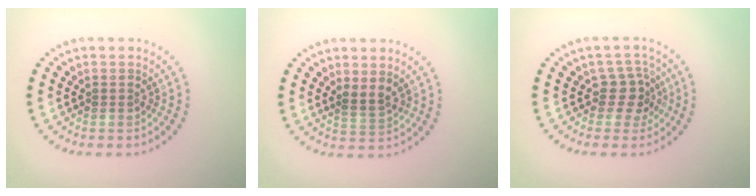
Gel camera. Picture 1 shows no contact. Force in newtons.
{"total": 1.3, "press": 1.0, "slide": 0.8}
{"total": 2.5, "press": 1.9, "slide": 1.6}